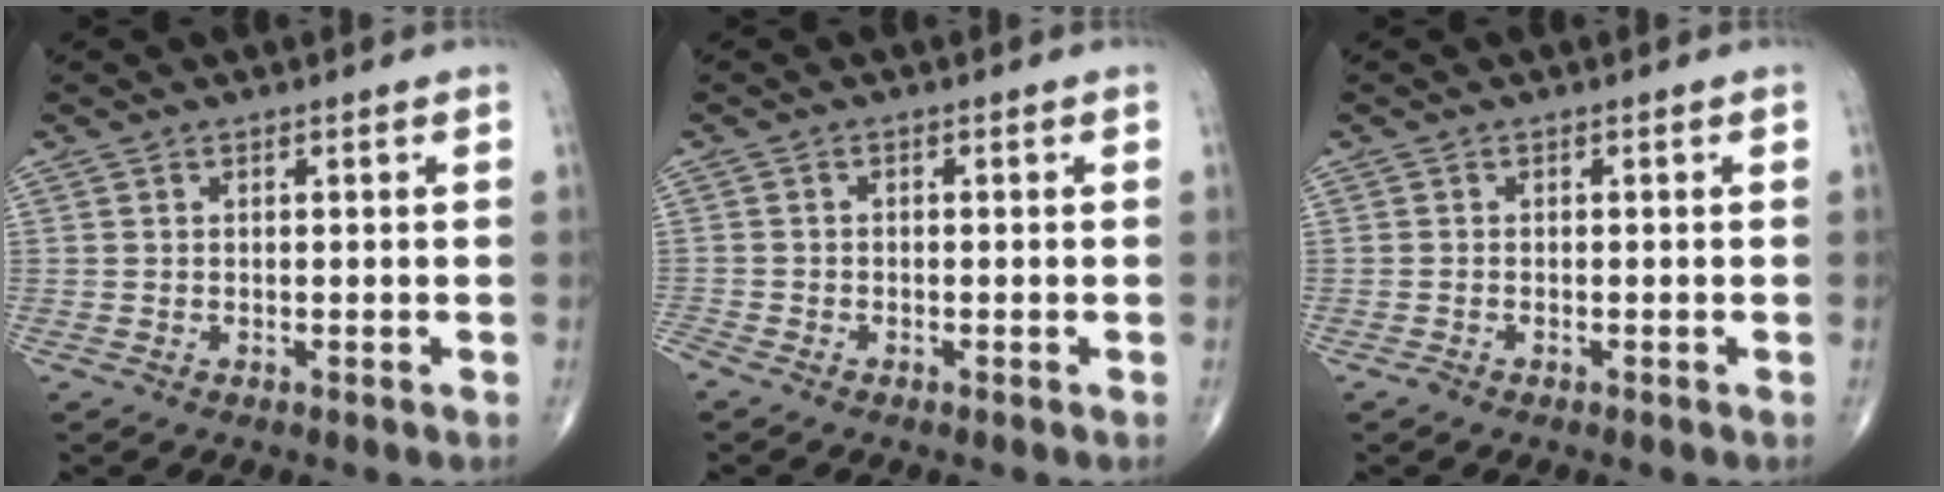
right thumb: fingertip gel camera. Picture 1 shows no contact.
{"total": 1.7, "force": [-1.5, 0.5, 0.6], "torque": [-0.017, -0.002, -0.035]}
{"total": 0.6, "force": [-0.5, 0.3, 0.3], "torque": [-0.012, 0.000, -0.012]}